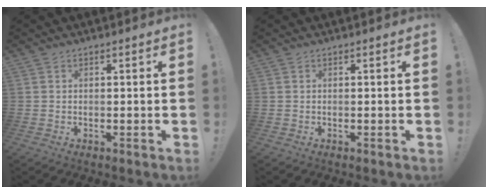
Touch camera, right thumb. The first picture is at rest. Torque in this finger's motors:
{"motor_torque": [0.00, 0.00, 0.00, 0.00, 0.05]}